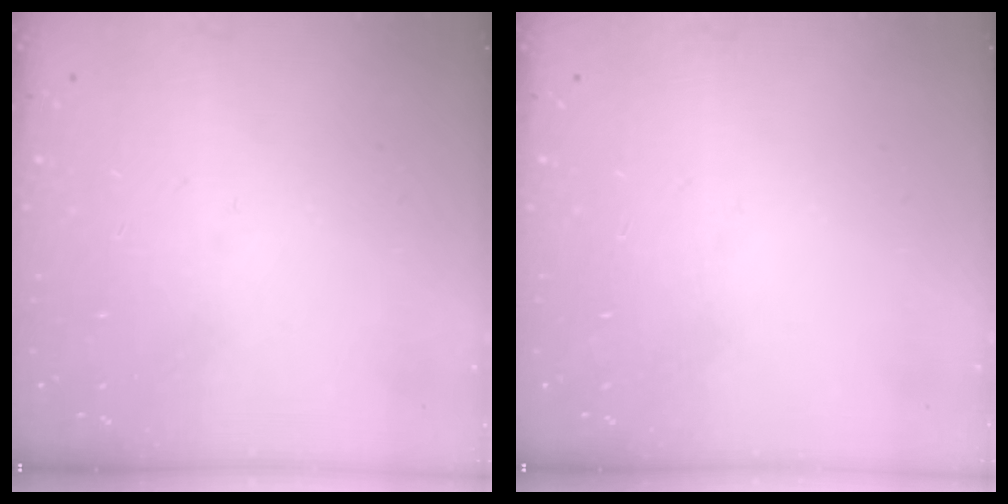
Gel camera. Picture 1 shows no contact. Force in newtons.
{"total": 0.0}